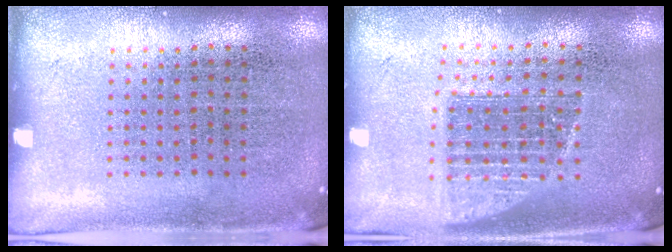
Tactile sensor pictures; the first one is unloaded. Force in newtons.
{"total": 1.3, "press": 1.1, "slide": 0.7}